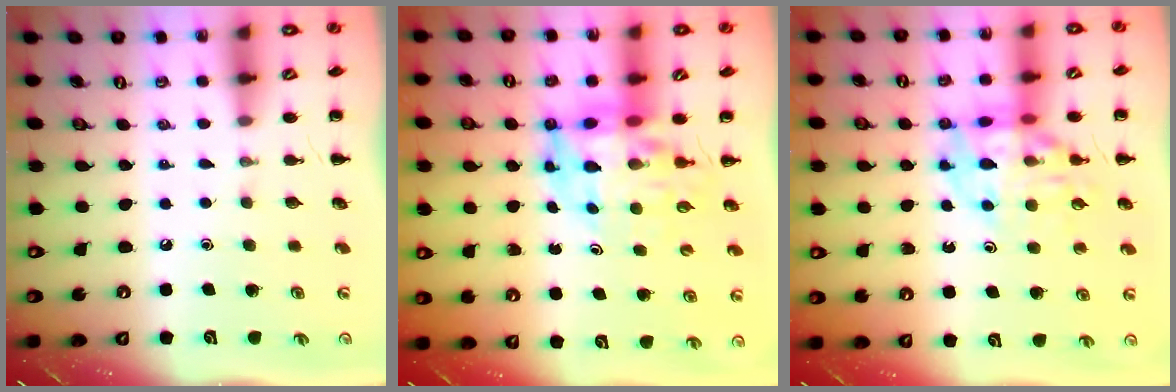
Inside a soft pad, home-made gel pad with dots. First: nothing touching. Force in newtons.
{"total": 10.7, "press": 10.1, "slide": 3.6}
{"total": 14.4, "press": 14.2, "slide": 2.6}